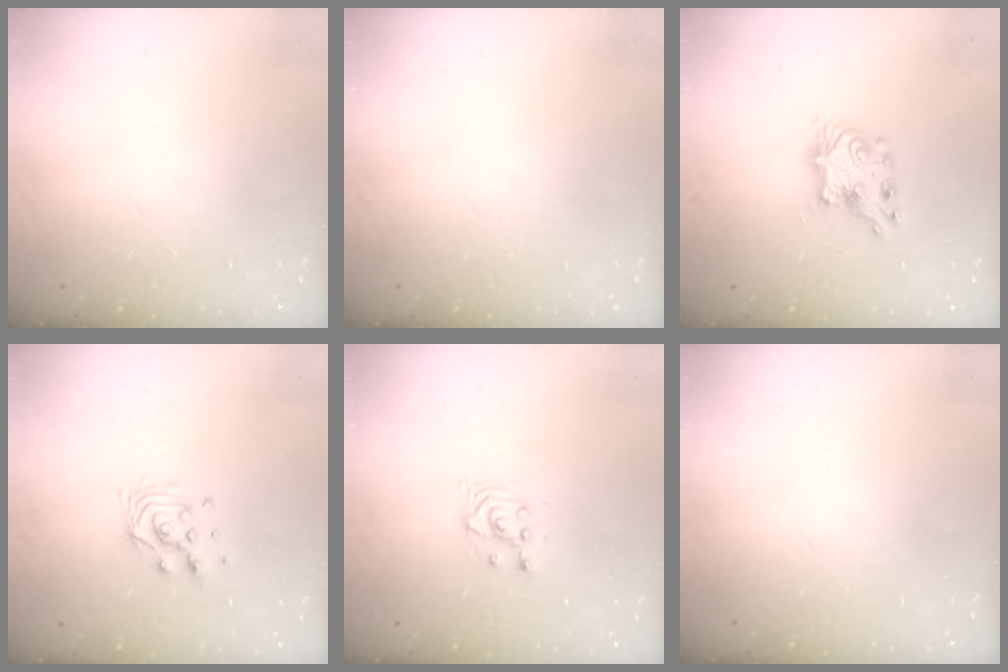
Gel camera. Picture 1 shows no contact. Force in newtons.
{"total": 0.0}
{"total": 7.5, "press": 7.5, "slide": 0.4}
{"total": 8.2, "press": 8.2, "slide": 0.4}
{"total": 2.5, "press": 2.5, "slide": 0.2}
{"total": 0.0}